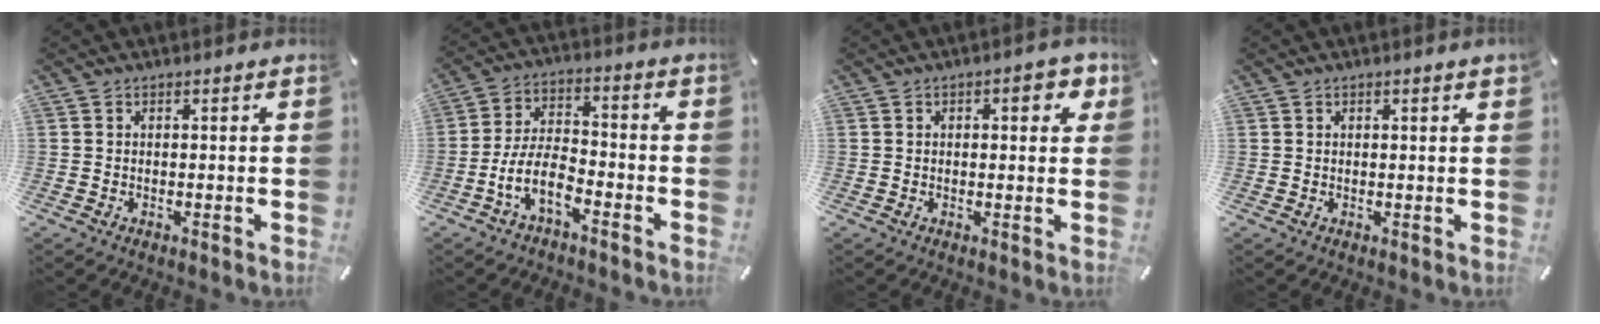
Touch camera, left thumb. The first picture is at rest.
{"total": 9.6, "force": [-5.2, 4.2, 6.8], "torque": [-0.156, 0.010, -0.099]}
{"total": 5.2, "force": [1.6, 2.6, 4.2], "torque": [-0.045, -0.005, 0.019]}
{"total": 0.6, "force": [0.5, 0.1, 0.3], "torque": [-0.006, -0.001, 0.009]}